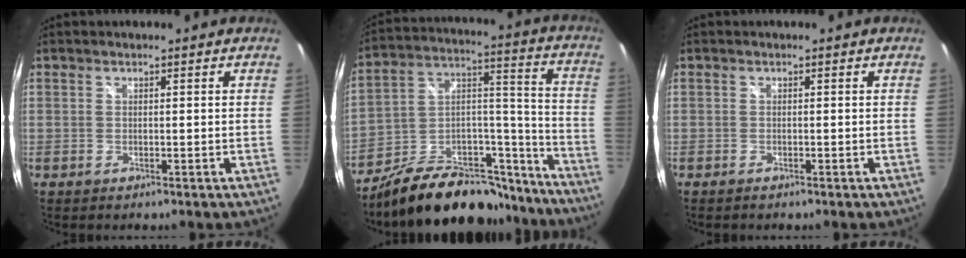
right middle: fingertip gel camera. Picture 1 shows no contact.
{"total": 22.4, "force": [-17.4, 9.4, 10.4], "torque": [-0.167, 0.061, -0.249]}
{"total": 0.9, "force": [-0.8, 0.2, 0.4], "torque": [-0.009, -0.004, -0.016]}